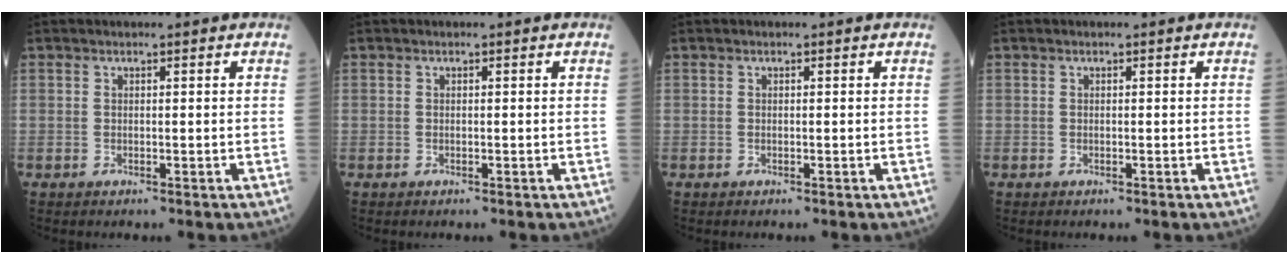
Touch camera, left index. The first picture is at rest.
{"total": 0.0}
{"total": 0.0}
{"total": 0.0}